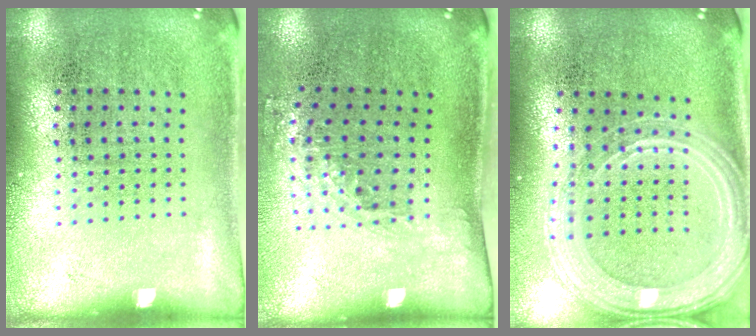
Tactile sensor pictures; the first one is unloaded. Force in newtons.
{"total": 1.5, "press": 1.1, "slide": 1.0}
{"total": 2.2, "press": 2.0, "slide": 0.8}